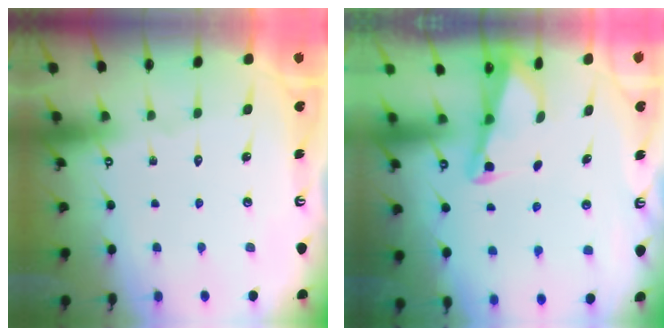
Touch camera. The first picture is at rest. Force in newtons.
{"total": 2.2, "press": 2.2, "slide": 0.3}